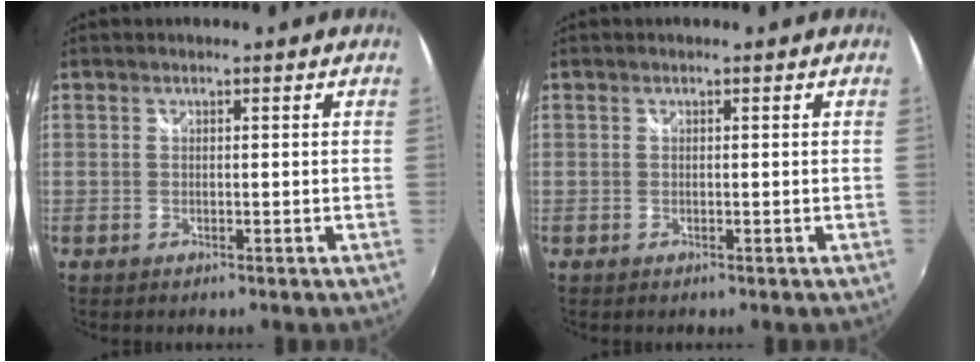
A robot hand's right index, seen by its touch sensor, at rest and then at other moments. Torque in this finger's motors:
{"motor_torque": [-0.02, -0.02, 0.03, 0.01]}